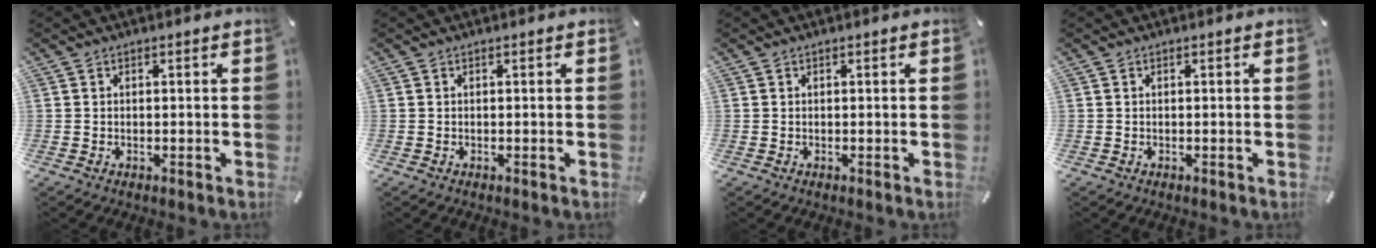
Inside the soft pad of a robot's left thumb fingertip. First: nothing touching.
{"total": 0.0}
{"total": 0.0}
{"total": 0.0}